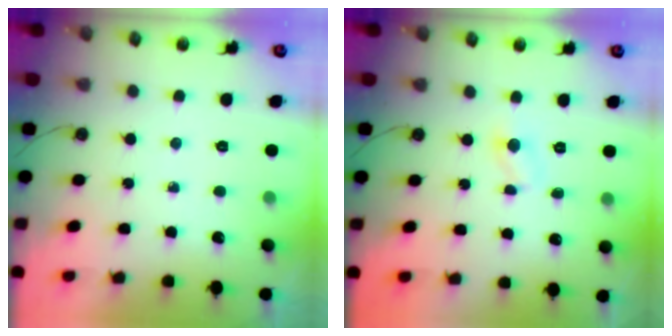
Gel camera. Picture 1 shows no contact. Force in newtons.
{"total": 3.9, "press": 3.9, "slide": 0.3}